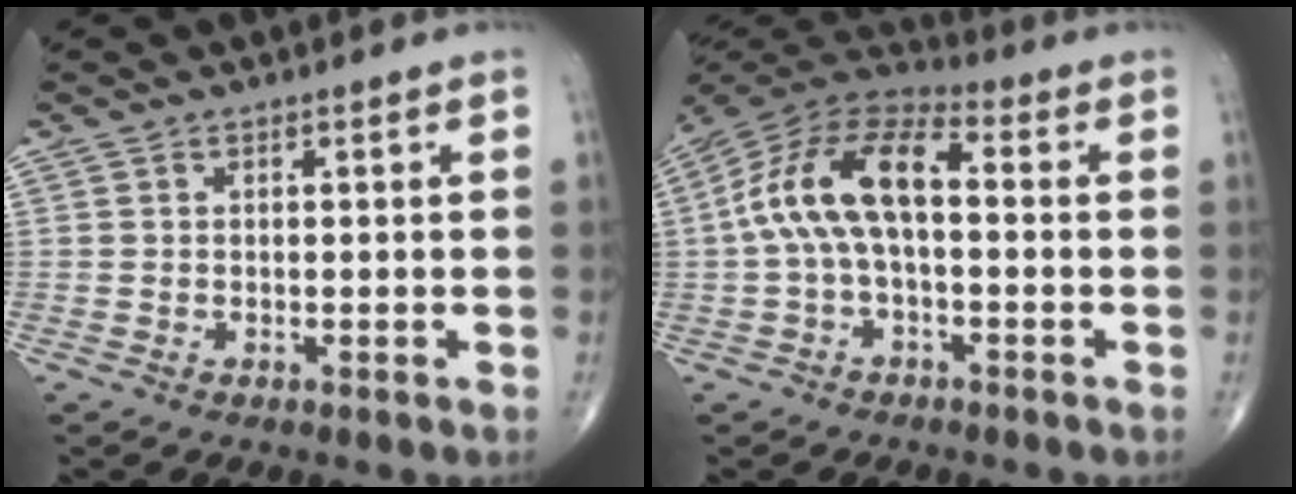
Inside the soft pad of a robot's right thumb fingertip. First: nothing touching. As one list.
[{"total": 13.9, "force": [0.2, 6.8, 12.2], "torque": [-0.234, 0.047, -0.009]}]